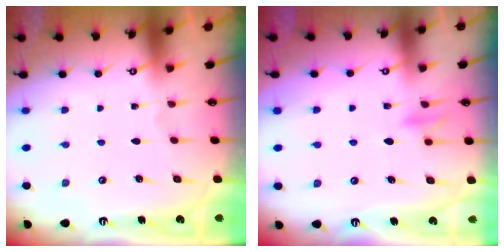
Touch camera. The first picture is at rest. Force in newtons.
{"total": 9.0, "press": 9.0, "slide": 0.3}